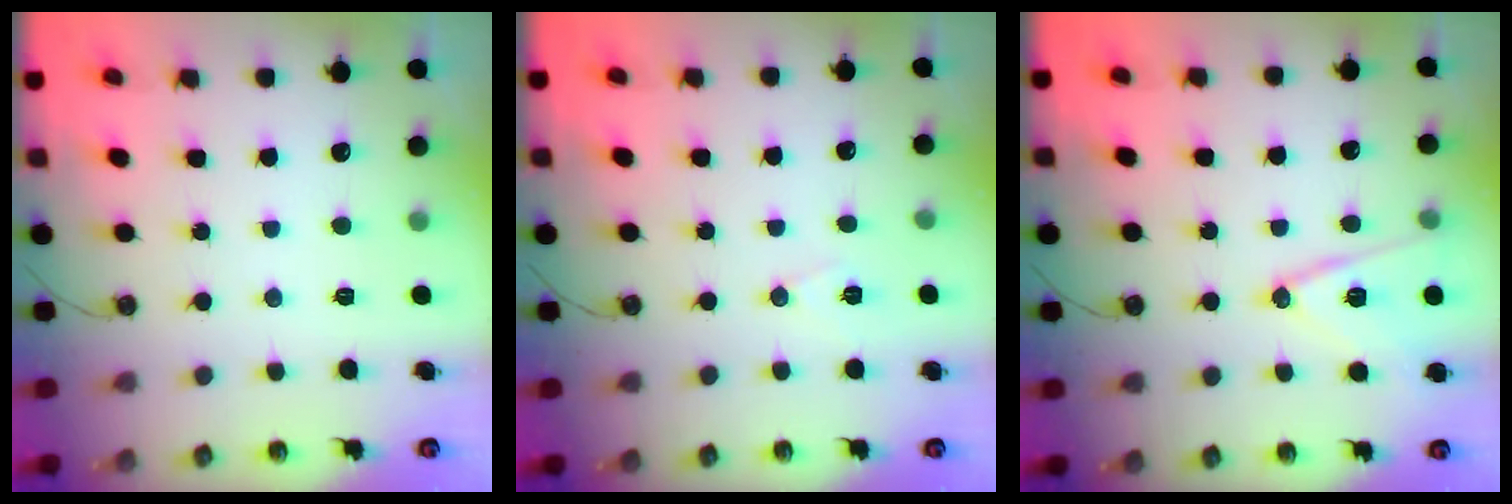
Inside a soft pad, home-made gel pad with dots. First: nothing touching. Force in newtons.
{"total": 7.1, "press": 5.5, "slide": 4.5}
{"total": 13.4, "press": 13.0, "slide": 3.5}